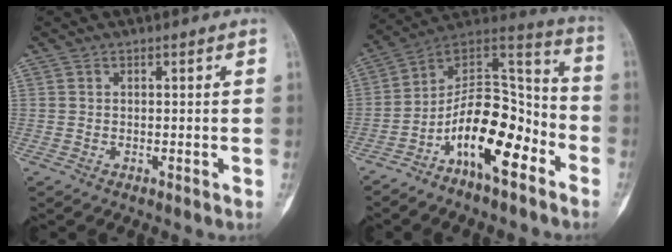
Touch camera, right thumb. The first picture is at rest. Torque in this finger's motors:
{"motor_torque": [0.19, 0.66, 1.43, -1.34, 0.15]}